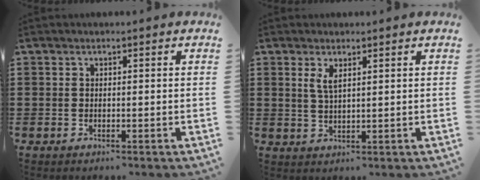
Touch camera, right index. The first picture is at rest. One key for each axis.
{"total": 2.6, "fx": 1.4, "fy": 0.9, "fz": 2.0, "tx": -0.043, "ty": 0.003, "tz": 0.024}